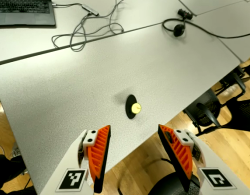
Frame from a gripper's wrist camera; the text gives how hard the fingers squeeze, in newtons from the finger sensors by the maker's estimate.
{"total": 0.0}